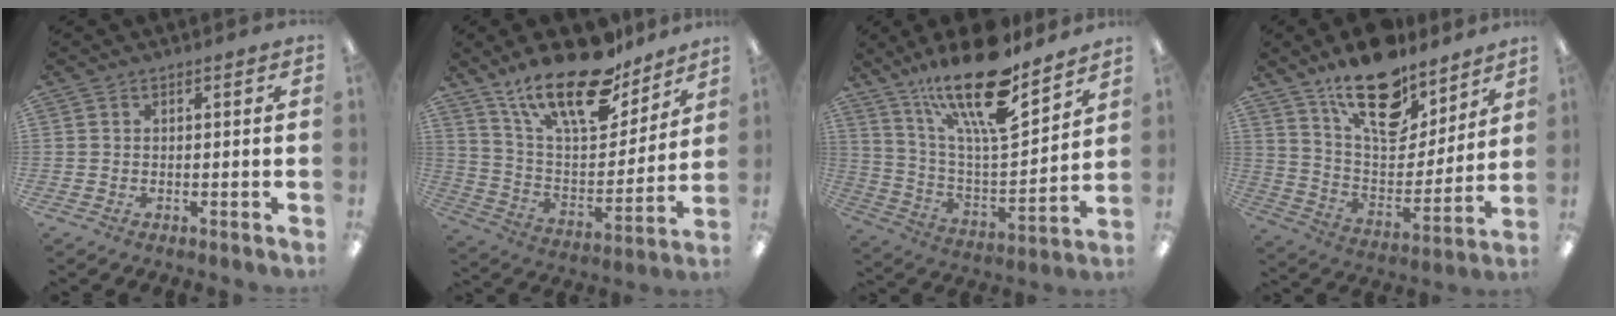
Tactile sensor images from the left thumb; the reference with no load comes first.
{"total": 23.1, "force": [17.0, 8.6, 13.0], "torque": [-0.216, -0.105, 0.293]}
{"total": 23.8, "force": [16.9, 7.2, 15.2], "torque": [-0.265, -0.102, 0.285]}
{"total": 20.9, "force": [15.0, 9.8, 10.8], "torque": [-0.172, -0.099, 0.265]}